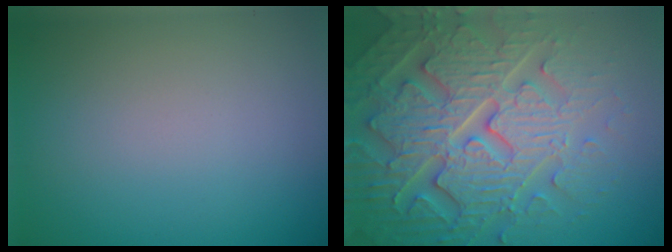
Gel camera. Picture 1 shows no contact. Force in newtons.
{"total": 8.1, "press": 7.9, "slide": 1.9}